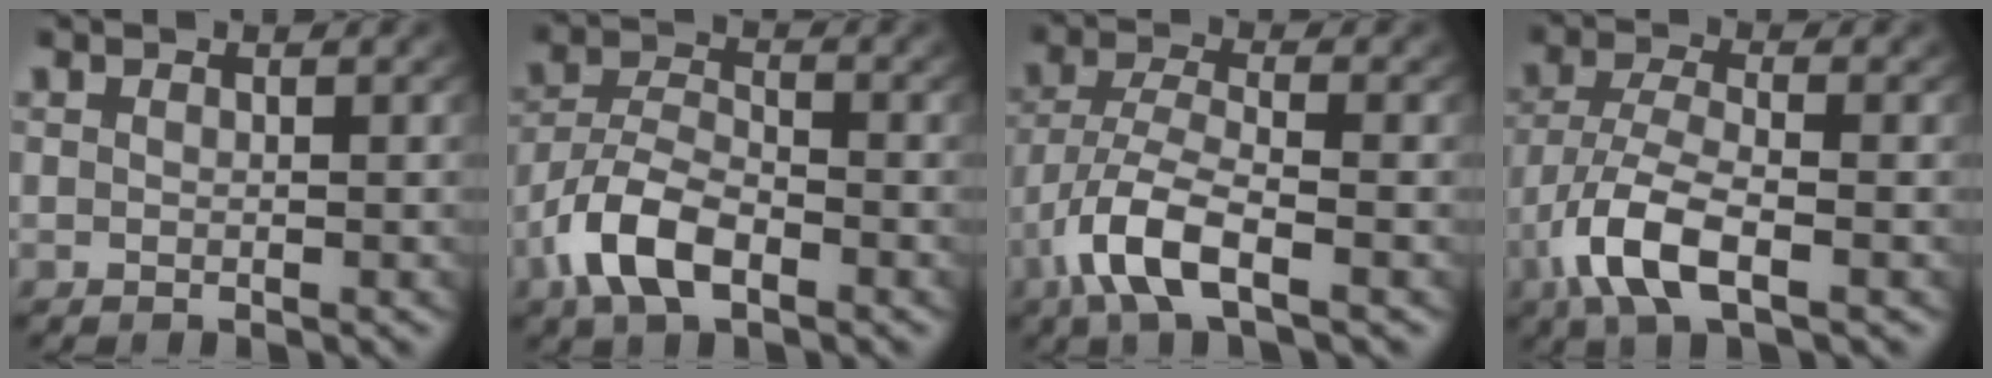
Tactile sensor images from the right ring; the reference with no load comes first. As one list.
[{"total": 5.2, "force": [-2.8, 2.6, 3.4], "torque": [-0.067, -0.013, -0.047]}, {"total": 5.0, "force": [-2.2, 1.8, 4.2], "torque": [-0.107, -0.025, -0.026]}, {"total": 5.4, "force": [-2.2, 2.2, 4.4], "torque": [-0.111, -0.026, -0.026]}]